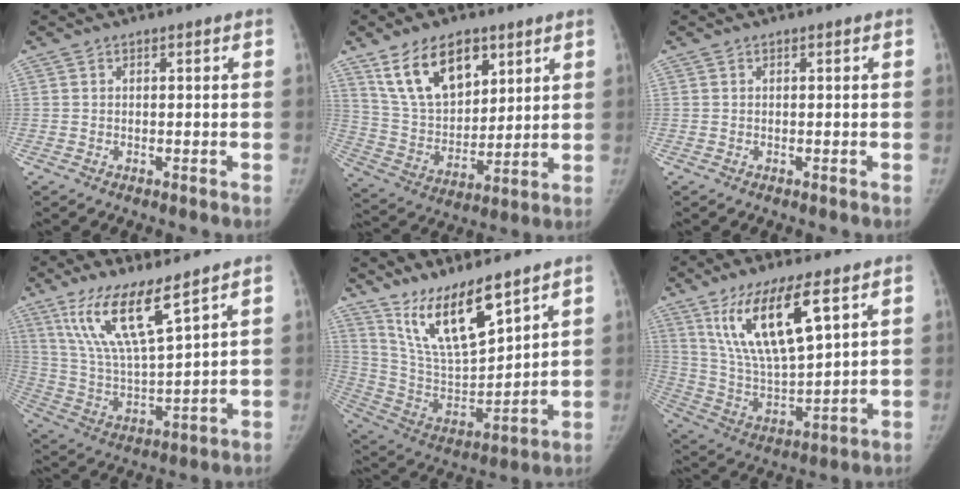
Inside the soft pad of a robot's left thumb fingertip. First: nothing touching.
{"total": 16.2, "force": [9.0, 9.3, 9.8], "torque": [-0.135, -0.039, 0.179]}
{"total": 0.0}
{"total": 13.8, "force": [9.0, 2.4, 10.3], "torque": [-0.195, -0.052, 0.190]}
{"total": 15.4, "force": [11.1, 4.0, 9.9], "torque": [-0.156, -0.066, 0.225]}
{"total": 17.4, "force": [8.8, 5.2, 14.1], "torque": [-0.252, -0.038, 0.176]}